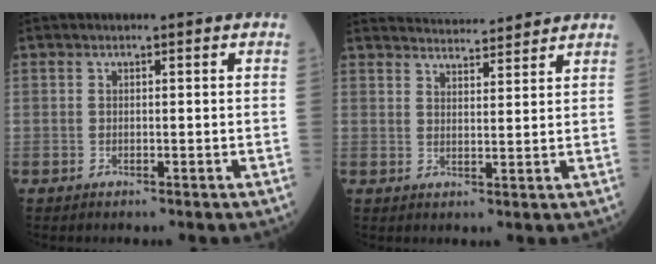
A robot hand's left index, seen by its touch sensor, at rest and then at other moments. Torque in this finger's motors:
{"motor_torque": [-0.03, -0.21, -0.13, -0.03]}